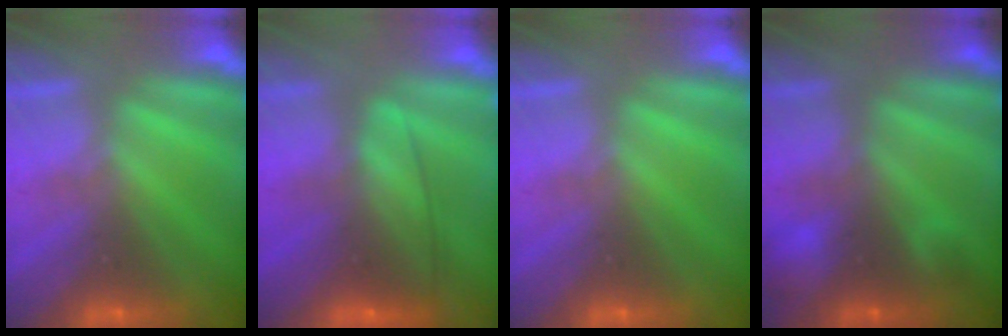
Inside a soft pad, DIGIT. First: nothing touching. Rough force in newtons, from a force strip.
{"total": 6.6}
{"total": 0.0}
{"total": 2.3}